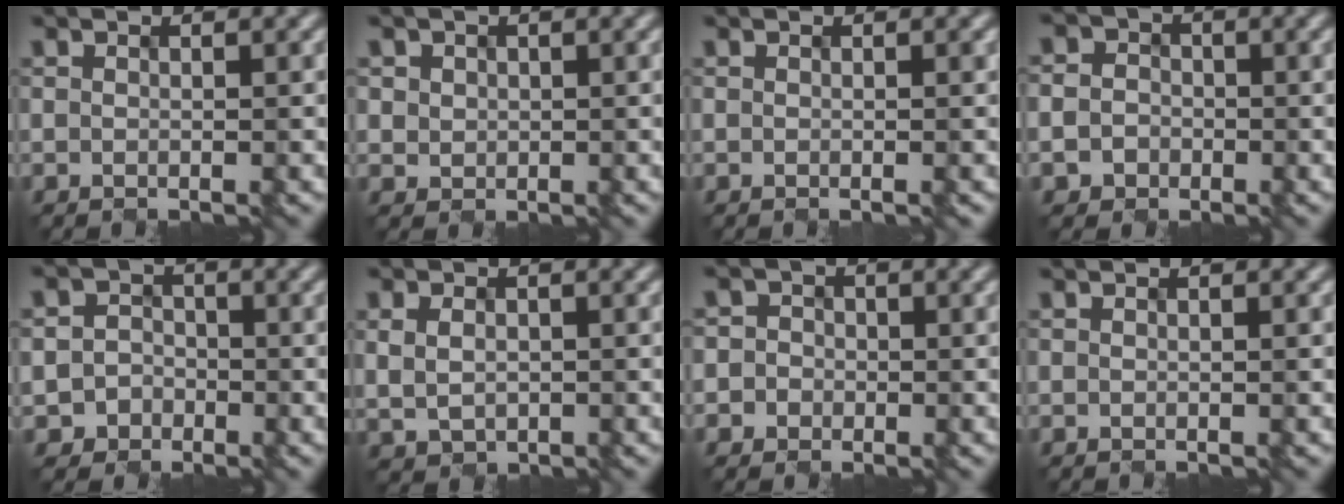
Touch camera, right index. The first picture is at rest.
{"total": 1.0, "force": [0.2, 1.0, -0.3], "torque": [-0.008, -0.002, 0.017]}
{"total": 0.5, "force": [0.0, 0.2, 0.5], "torque": [-0.005, 0.003, -0.007]}
{"total": 2.8, "force": [-1.0, 2.6, 0.3], "torque": [0.005, 0.007, -0.027]}
{"total": 2.8, "force": [-1.6, 2.2, 0.0], "torque": [0.006, 0.001, -0.023]}
{"total": 2.0, "force": [-0.4, 1.7, 1.1], "torque": [-0.030, -0.007, 0.006]}
{"total": 2.0, "force": [-0.7, 1.9, -0.2], "torque": [0.017, 0.001, -0.018]}
{"total": 0.0}